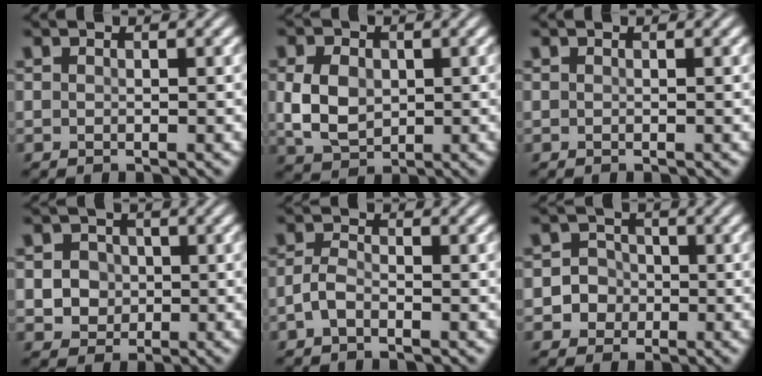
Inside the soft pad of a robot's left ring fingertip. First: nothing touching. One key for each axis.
{"total": 4.8, "fx": 0.2, "fy": 3.6, "fz": 3.2, "tx": -0.071, "ty": -0.002, "tz": 0.005}
{"total": 0.0}
{"total": 3.1, "fx": 0.1, "fy": 2.8, "fz": 1.3, "tx": -0.017, "ty": 0.002, "tz": -0.003}
{"total": 1.7, "fx": -0.9, "fy": 0.8, "fz": 1.3, "tx": -0.027, "ty": 0.004, "tz": -0.023}
{"total": 3.4, "fx": -0.6, "fy": 3.2, "fz": 0.8, "tx": 0.013, "ty": 0.012, "tz": -0.031}